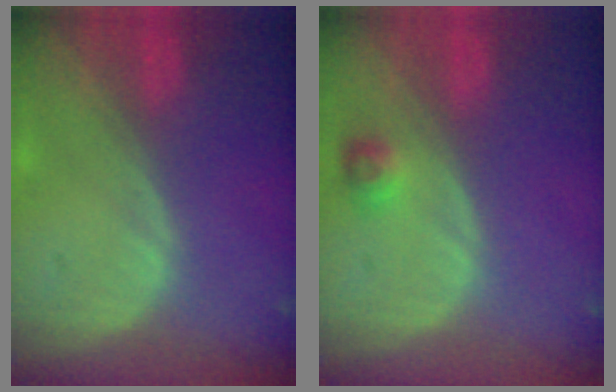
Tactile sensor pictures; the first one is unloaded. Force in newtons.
{"total": 2.4, "press": 2.2, "slide": 0.9}